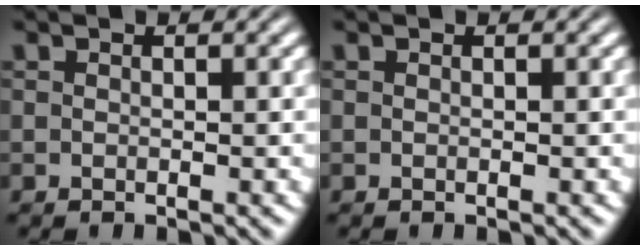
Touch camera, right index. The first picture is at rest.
{"total": 0.0}